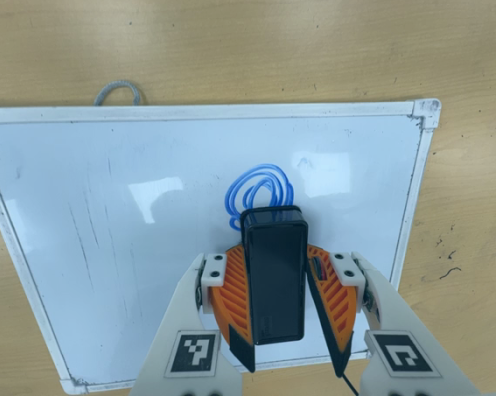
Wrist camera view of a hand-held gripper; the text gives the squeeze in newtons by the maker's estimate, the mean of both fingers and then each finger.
{"total": 11.3, "left": 12.3, "right": 10.2}